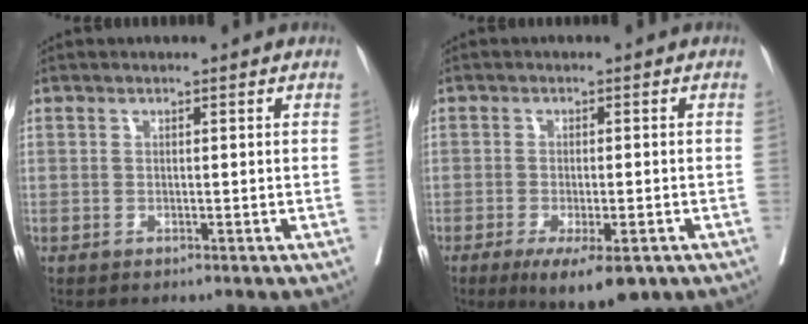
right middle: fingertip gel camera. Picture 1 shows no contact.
{"total": 8.4, "force": [-5.1, 2.2, 6.3], "torque": [-0.090, -0.016, -0.076]}